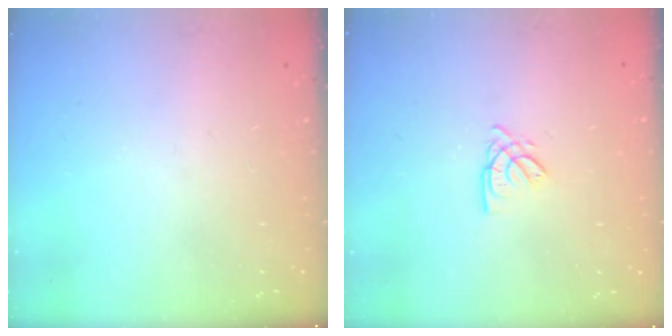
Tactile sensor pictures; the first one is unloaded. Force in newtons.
{"total": 2.6, "press": 2.6, "slide": 0.1}